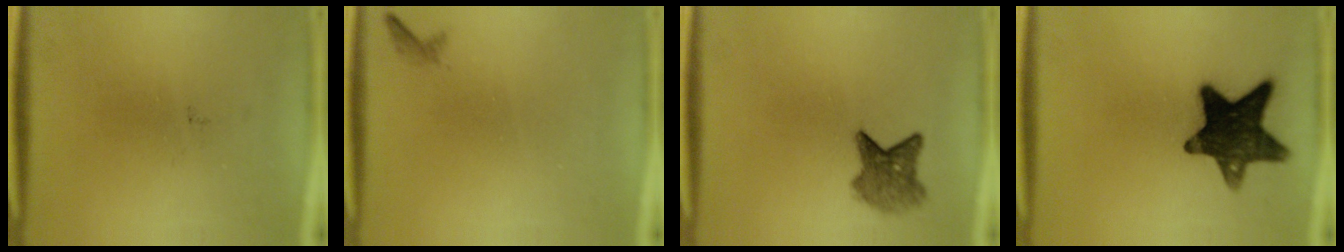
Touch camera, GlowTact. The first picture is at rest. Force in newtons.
{"total": 0.6}
{"total": 4.5}
{"total": 14.3}